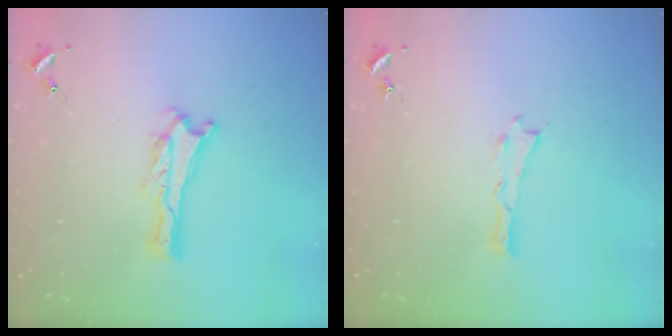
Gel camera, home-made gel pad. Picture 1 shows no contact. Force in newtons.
{"total": 0.0}